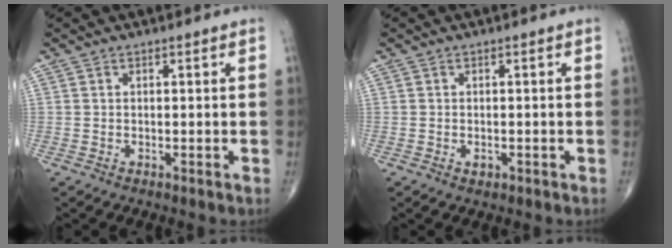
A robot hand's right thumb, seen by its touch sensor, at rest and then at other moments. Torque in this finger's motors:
{"motor_torque": [-0.26, 0.05, 0.06, 0.12, 0.03]}